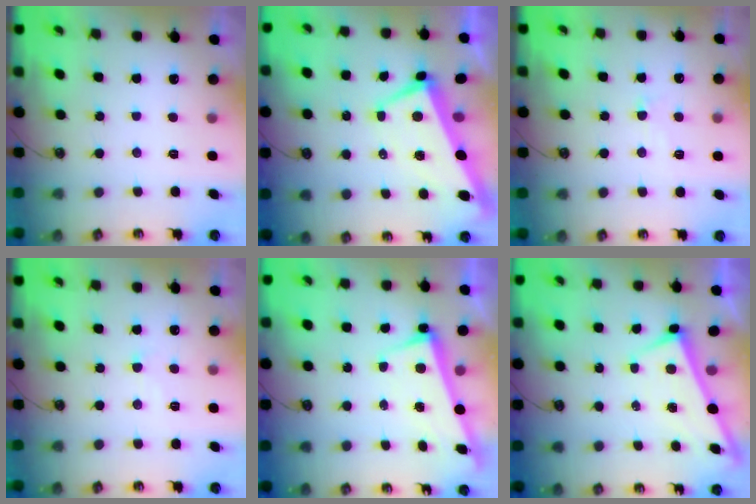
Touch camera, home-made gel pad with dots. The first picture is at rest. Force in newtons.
{"total": 2.2, "press": 1.9, "slide": 1.1}
{"total": 2.4, "press": 2.4, "slide": 0.6}
{"total": 0.9, "press": 0.8, "slide": 0.5}
{"total": 3.3, "press": 3.1, "slide": 0.9}
{"total": 1.8, "press": 1.8, "slide": 0.1}